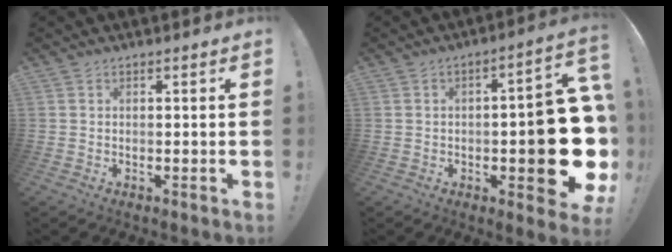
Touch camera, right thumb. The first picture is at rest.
{"total": 17.7, "force": [-3.4, 5.9, 16.4], "torque": [-0.191, 0.008, -0.043]}